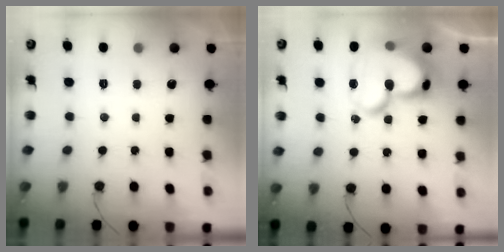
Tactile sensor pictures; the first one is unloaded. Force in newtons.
{"total": 24.5, "press": 24.4, "slide": 2.8}